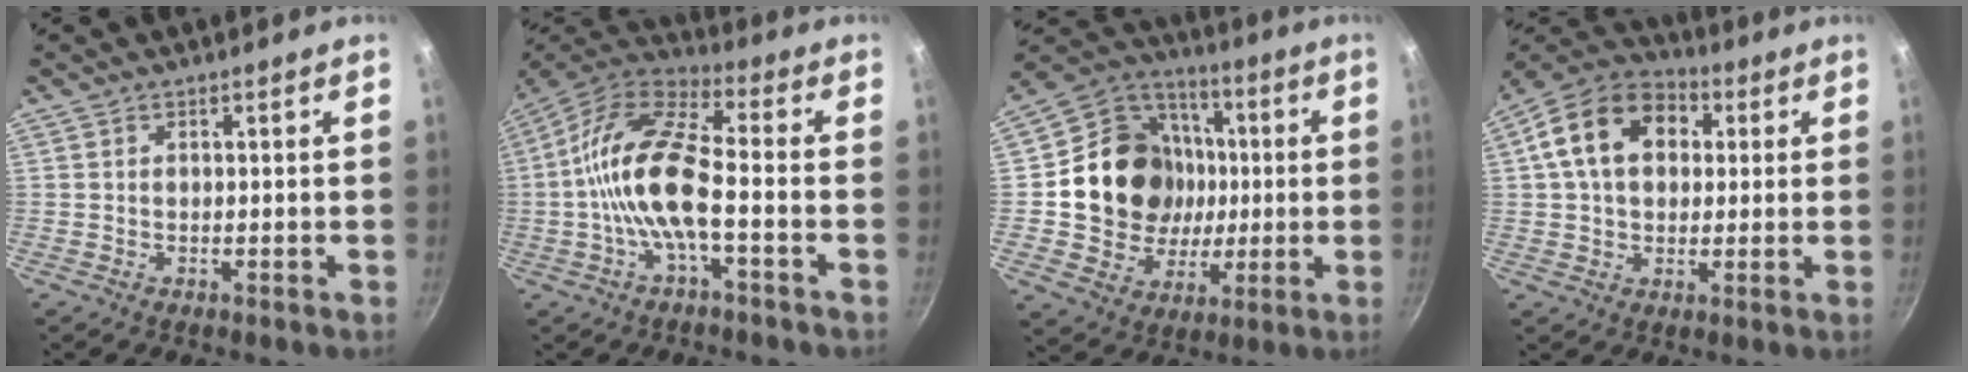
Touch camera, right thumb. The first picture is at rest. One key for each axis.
{"total": 14.9, "fx": -2.7, "fy": 5.6, "fz": 13.6, "tx": -0.267, "ty": 0.041, "tz": -0.069}
{"total": 20.6, "fx": 0.7, "fy": 18.2, "fz": 9.8, "tx": -0.146, "ty": 0.020, "tz": 0.017}
{"total": 15.6, "fx": 3.5, "fy": 11.4, "fz": 10.1, "tx": -0.150, "ty": 0.026, "tz": 0.043}